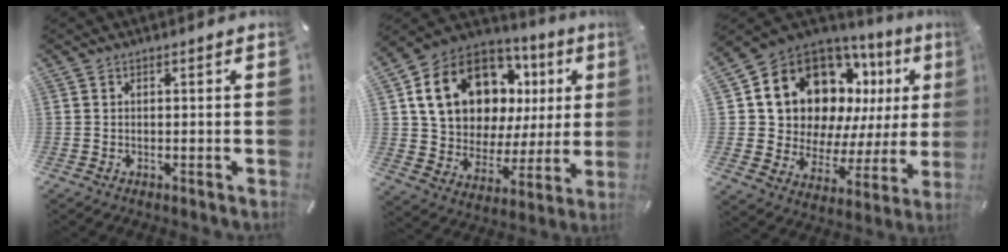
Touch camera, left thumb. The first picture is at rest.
{"total": 18.2, "force": [8.2, 13.1, 9.6], "torque": [-0.167, -0.046, 0.160]}
{"total": 16.5, "force": [9.2, 11.7, 7.2], "torque": [-0.122, -0.082, 0.179]}